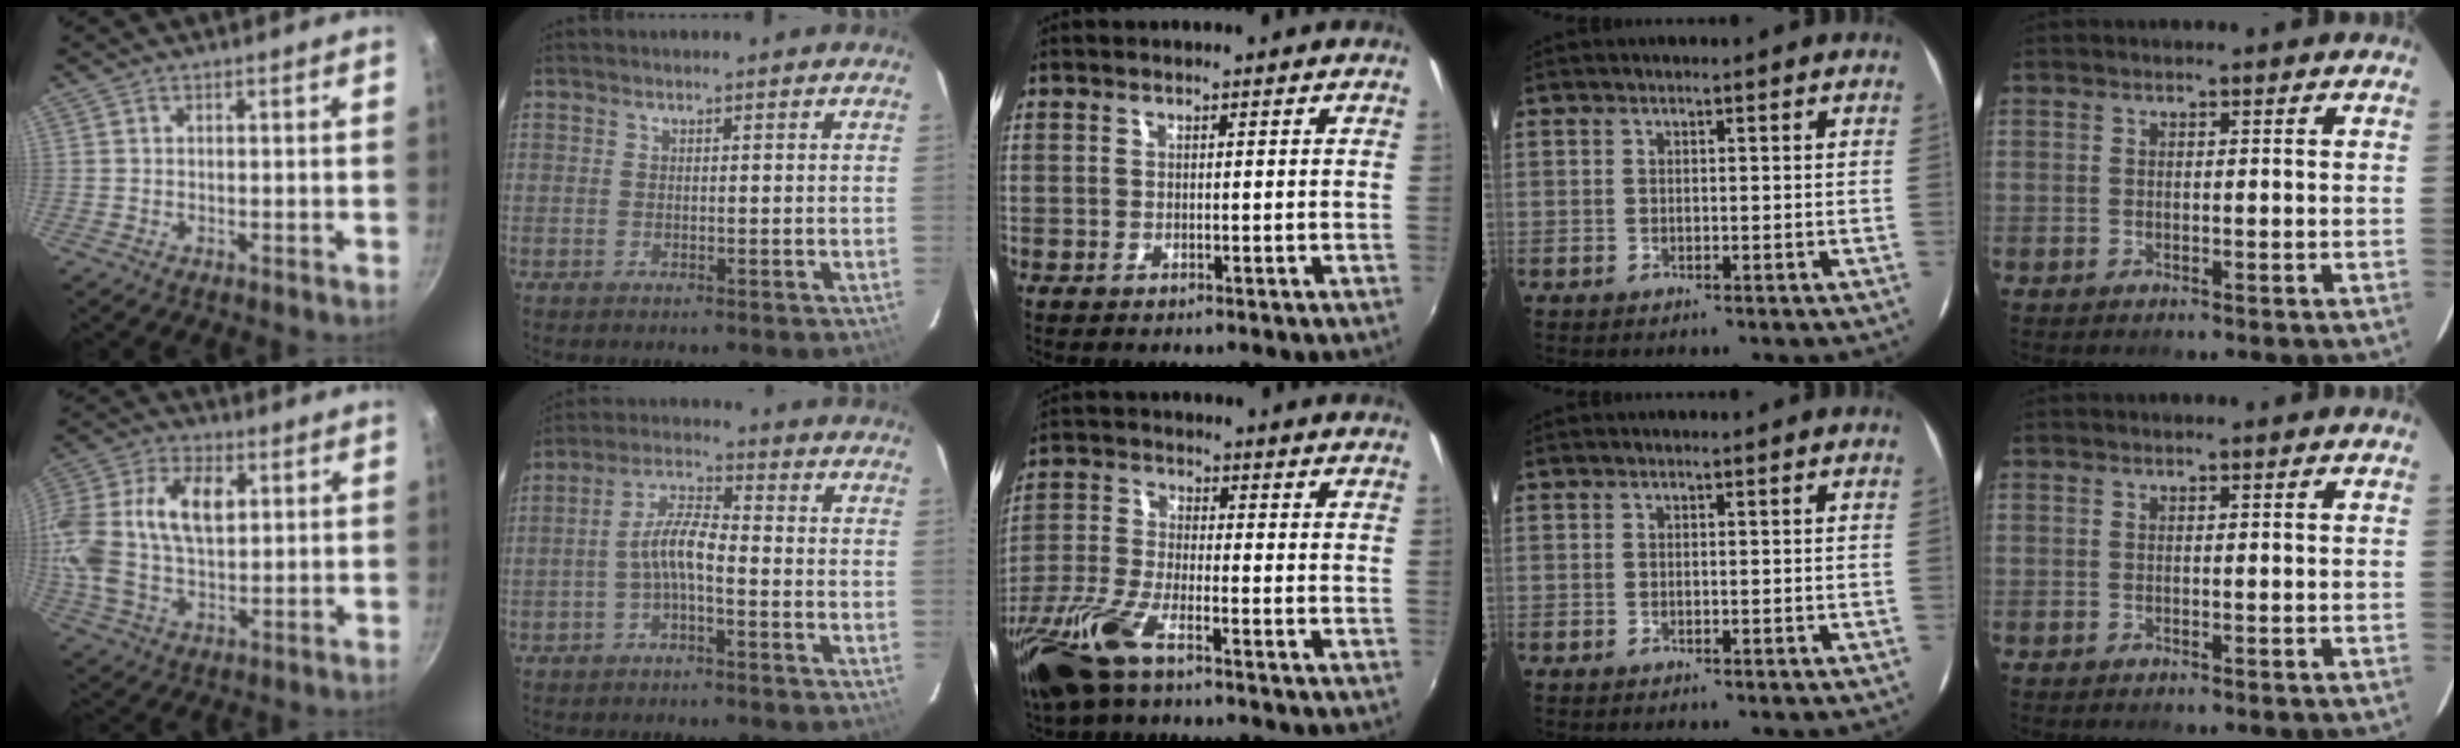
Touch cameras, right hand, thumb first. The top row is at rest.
{"thumb": {"total": 18.3, "force": [3.1, 11.2, 14.1], "torque": [-0.287, 0.020, 0.050]}, "index": {"total": 5.7, "force": [-2.3, 1.4, 5.0], "torque": [-0.109, 0.017, -0.043]}, "middle": {"total": 12.3, "force": [-7.9, 3.4, 8.7], "torque": [-0.201, -0.027, -0.161]}}